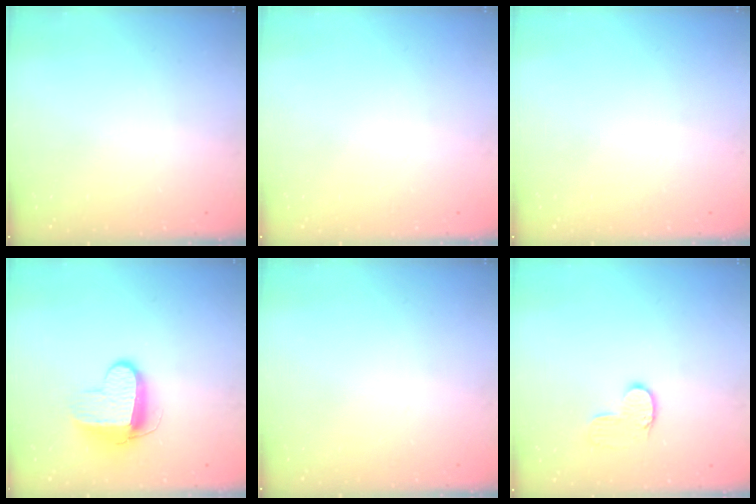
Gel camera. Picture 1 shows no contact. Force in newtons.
{"total": 0.0}
{"total": 0.0}
{"total": 9.6, "press": 9.6, "slide": 0.9}
{"total": 0.0}
{"total": 7.4, "press": 7.4, "slide": 0.2}